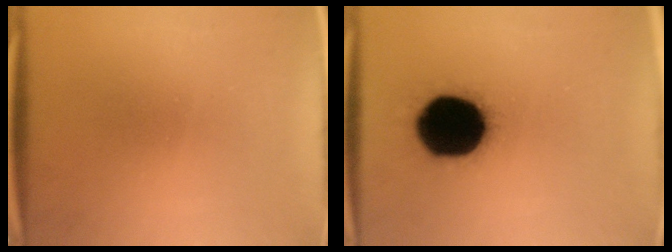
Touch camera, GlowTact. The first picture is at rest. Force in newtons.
{"total": 18.9}